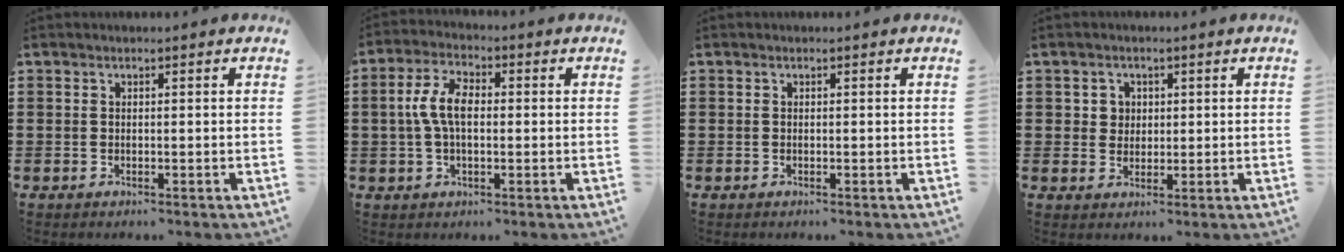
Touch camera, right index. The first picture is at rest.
{"total": 6.3, "force": [0.0, 3.2, 5.5], "torque": [-0.133, 0.003, -0.011]}
{"total": 0.0}
{"total": 2.6, "force": [0.7, 2.4, 0.6], "torque": [-0.022, 0.011, 0.010]}